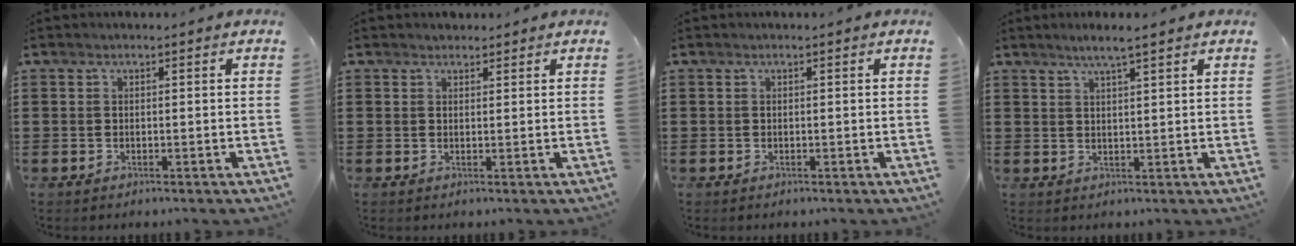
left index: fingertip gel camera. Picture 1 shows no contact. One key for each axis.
{"total": 1.0, "fx": 1.0, "fy": 0.4, "fz": 0.0, "tx": -0.002, "ty": 0.001, "tz": 0.020}
{"total": 0.0}
{"total": 2.9, "fx": 2.2, "fy": -0.1, "fz": 1.9, "tx": -0.040, "ty": 0.003, "tz": 0.038}